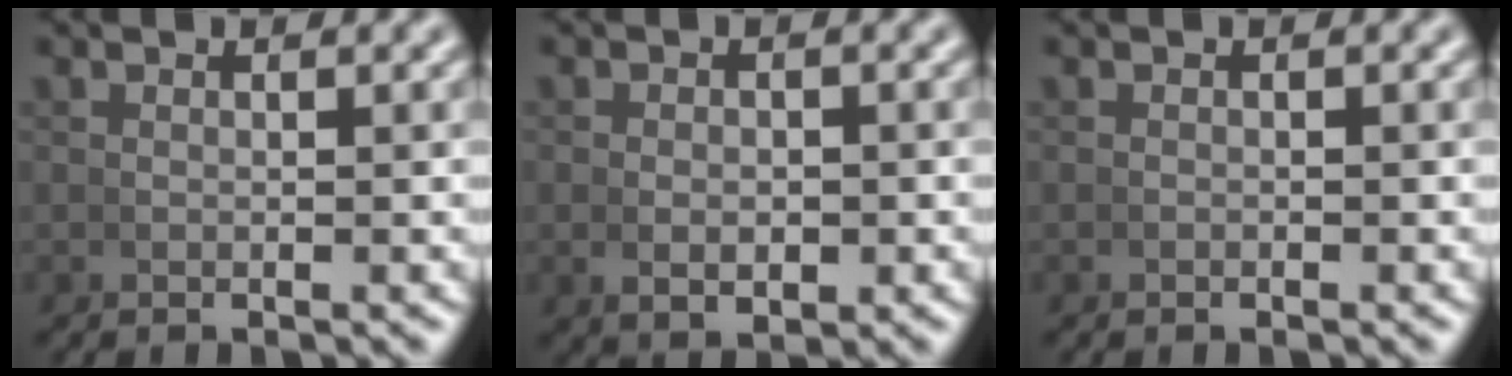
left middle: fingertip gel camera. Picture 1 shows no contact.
{"total": 2.2, "force": [-0.5, 1.2, 1.7], "torque": [-0.032, -0.008, 0.001]}
{"total": 0.0}